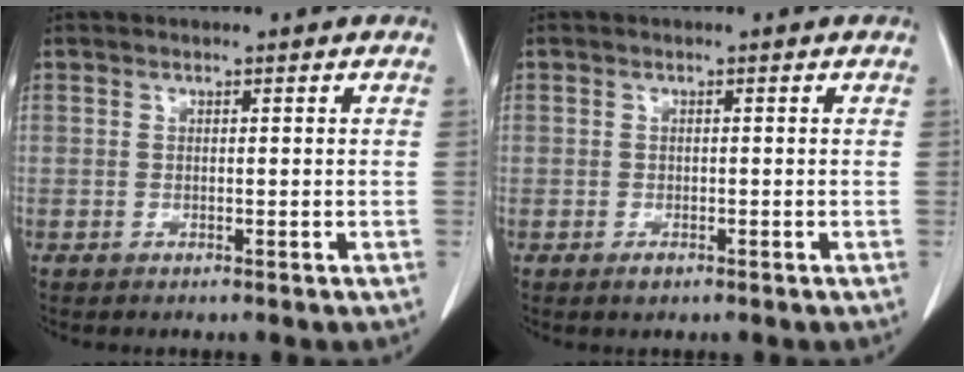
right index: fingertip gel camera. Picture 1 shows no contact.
{"total": 1.1, "force": [-0.6, 0.8, 0.4], "torque": [-0.004, 0.002, -0.007]}